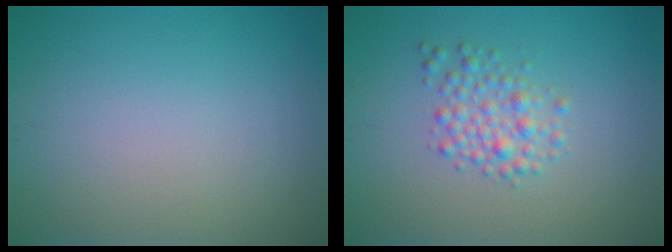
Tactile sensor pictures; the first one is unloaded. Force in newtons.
{"total": 2.6, "press": 2.6, "slide": 0.1}